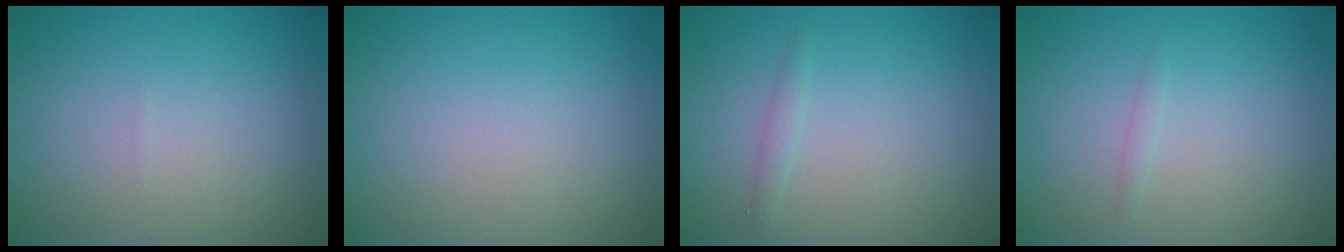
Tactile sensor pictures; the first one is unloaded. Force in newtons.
{"total": 0.0}
{"total": 0.8, "press": 0.8, "slide": 0.1}
{"total": 0.6, "press": 0.6, "slide": 0.0}